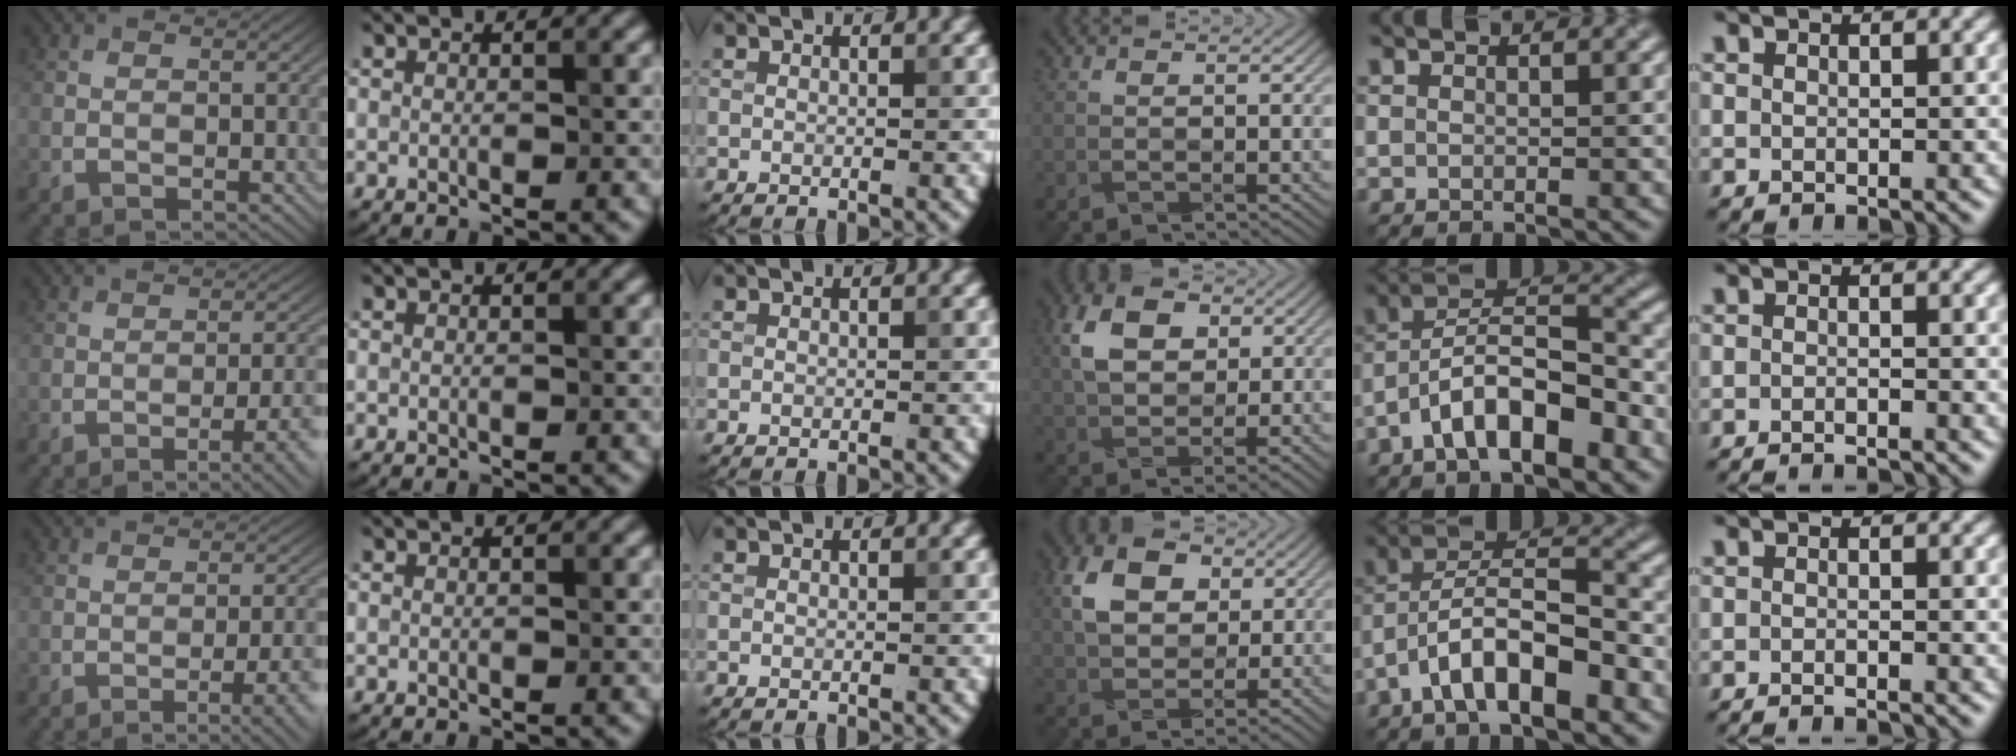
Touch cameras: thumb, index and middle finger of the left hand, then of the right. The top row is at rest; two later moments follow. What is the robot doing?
{"motion": "wrap", "object": "scarf"}